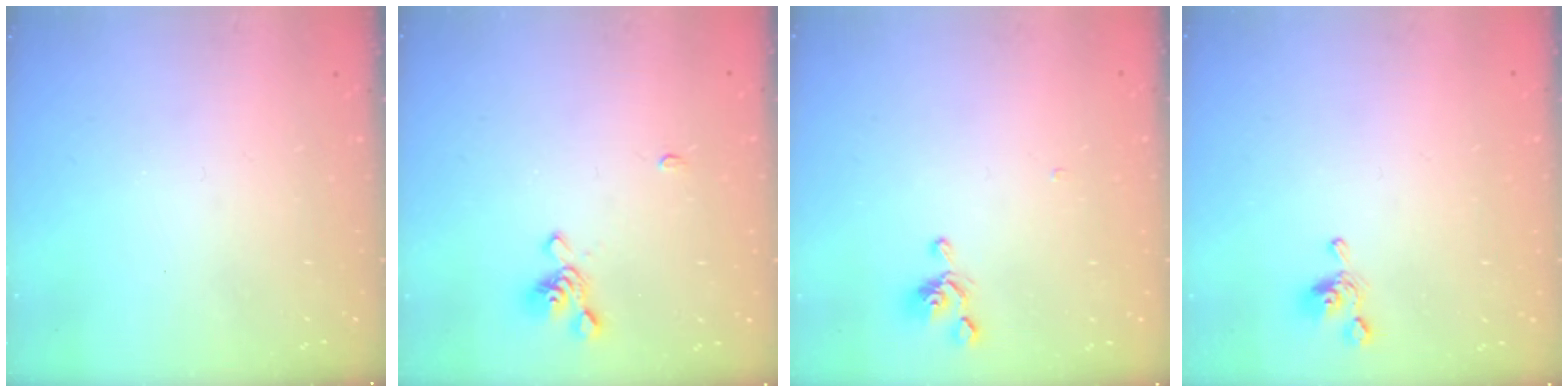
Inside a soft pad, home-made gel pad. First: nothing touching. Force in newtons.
{"total": 2.6, "press": 2.5, "slide": 0.9}
{"total": 0.8, "press": 0.6, "slide": 0.5}
{"total": 2.9, "press": 2.9, "slide": 0.0}